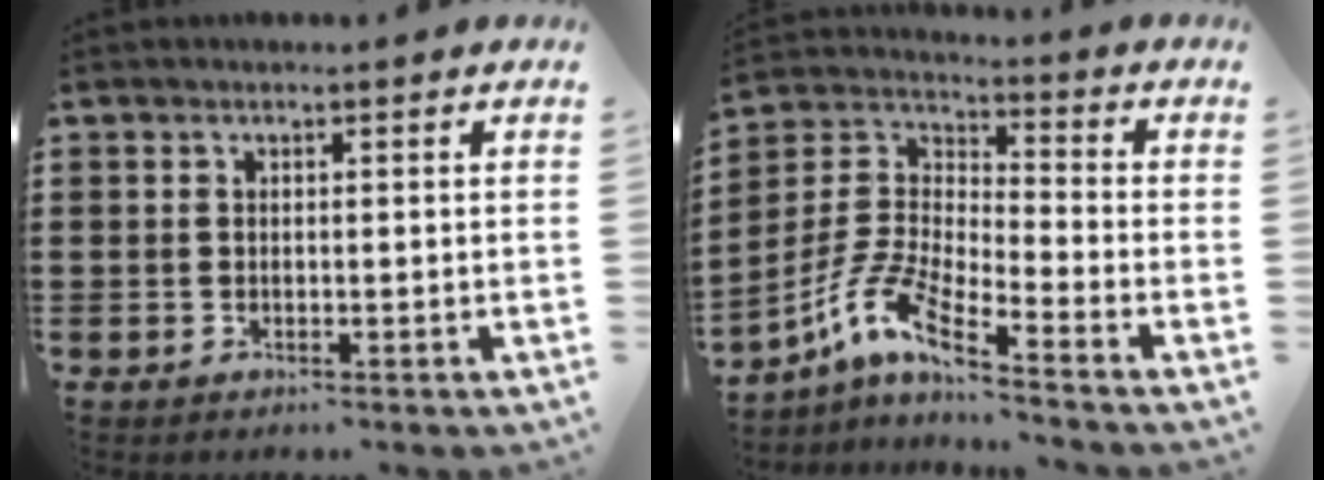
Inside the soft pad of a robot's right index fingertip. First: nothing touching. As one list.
[{"total": 7.8, "force": [-5.8, 1.0, 5.1], "torque": [-0.141, -0.024, -0.125]}]